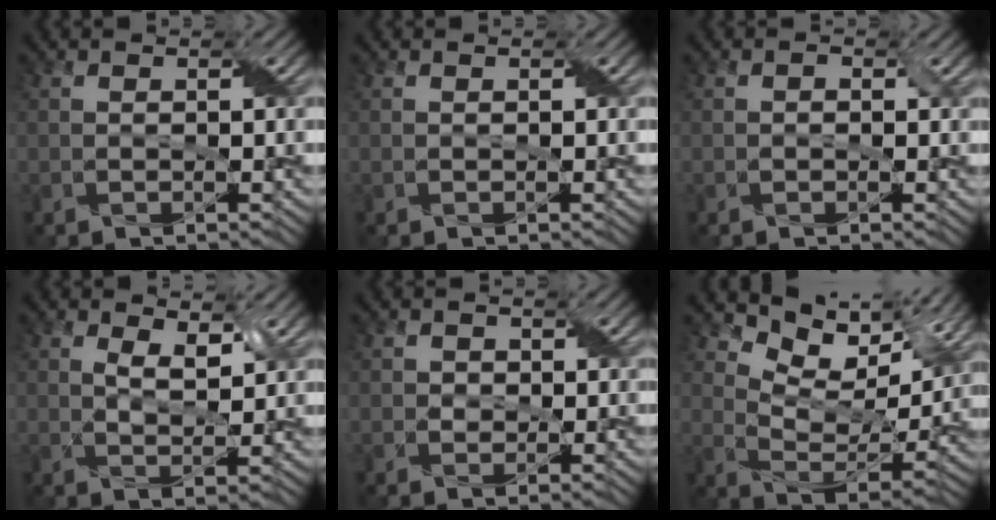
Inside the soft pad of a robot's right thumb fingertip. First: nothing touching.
{"total": 0.0}
{"total": 1.0, "force": [-0.1, 0.8, 0.6], "torque": [-0.008, 0.000, -0.005]}
{"total": 4.3, "force": [2.1, 2.1, 3.2], "torque": [-0.069, -0.005, 0.040]}
{"total": 1.6, "force": [0.3, 1.5, 0.4], "torque": [-0.011, -0.002, 0.000]}
{"total": 11.8, "force": [7.9, 5.5, 6.8], "torque": [-0.141, 0.001, 0.138]}